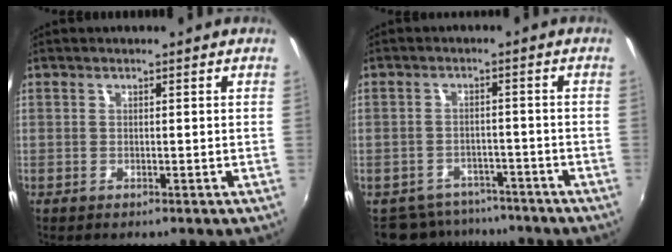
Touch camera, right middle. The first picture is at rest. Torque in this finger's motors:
{"motor_torque": [-0.44, -0.18, -0.01, -0.03]}